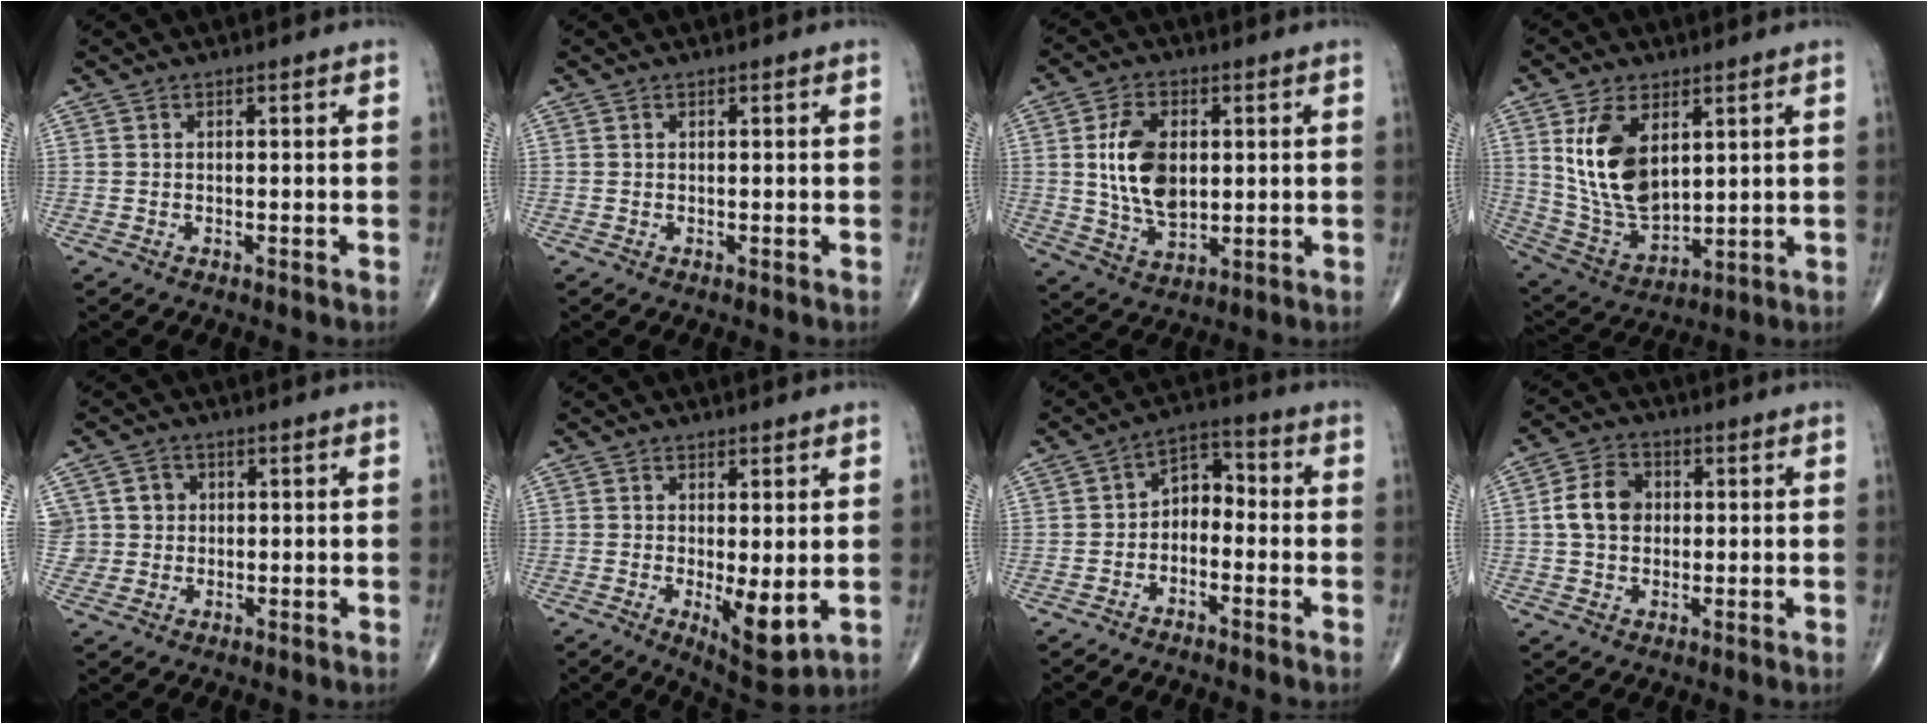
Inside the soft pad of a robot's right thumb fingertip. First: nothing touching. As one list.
[{"total": 0.0}, {"total": 12.1, "force": [1.6, 7.4, 9.4], "torque": [-0.160, -0.010, 0.036]}, {"total": 14.9, "force": [4.5, 8.4, 11.4], "torque": [-0.203, -0.025, 0.105]}, {"total": 5.5, "force": [1.3, 5.3, 0.8], "torque": [0.015, 0.002, 0.023]}, {"total": 7.3, "force": [-1.0, 2.6, 6.8], "torque": [-0.097, -0.023, -0.005]}, {"total": 6.0, "force": [-1.5, 4.2, 4.1], "torque": [-0.043, 0.039, -0.042]}, {"total": 7.7, "force": [0.8, 6.0, 4.9], "torque": [-0.075, 0.012, 0.008]}]